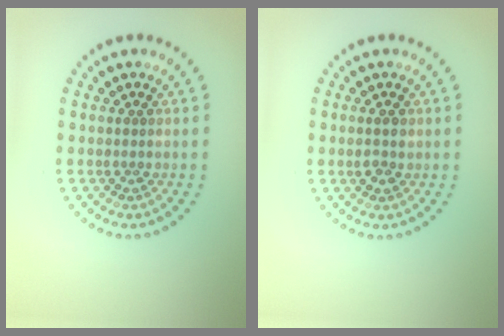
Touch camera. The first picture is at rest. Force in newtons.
{"total": 1.5, "press": 1.5, "slide": 0.1}